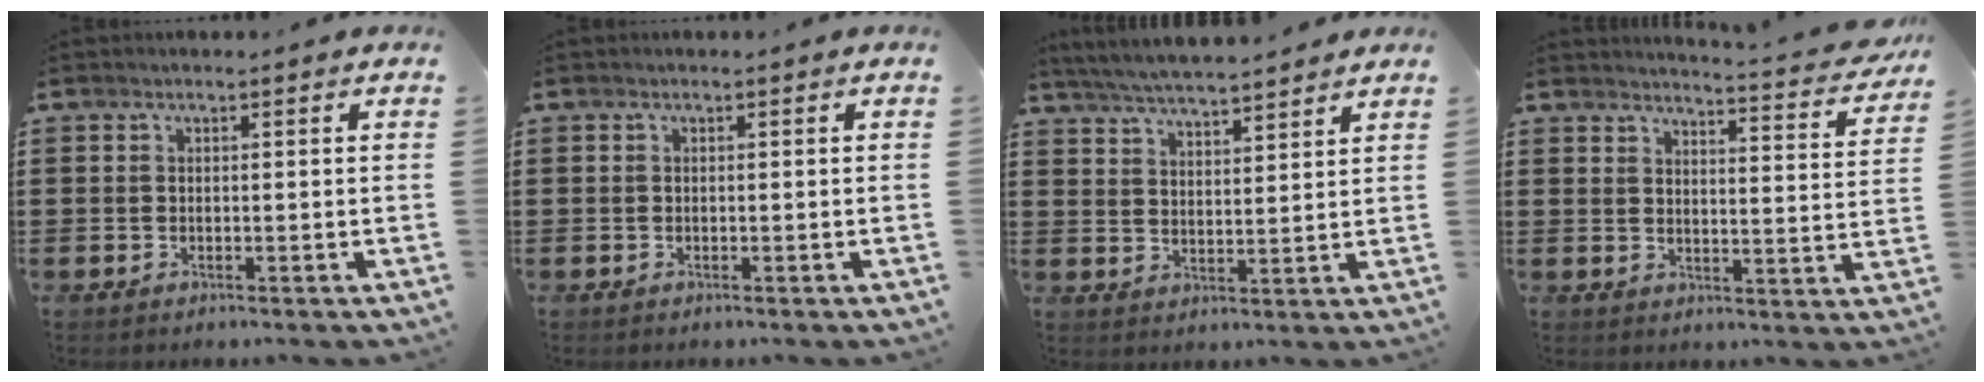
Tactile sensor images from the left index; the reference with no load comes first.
{"total": 0.0}
{"total": 5.1, "force": [5.0, -0.2, 1.0], "torque": [-0.039, -0.024, 0.090]}
{"total": 4.0, "force": [3.8, -0.5, 1.2], "torque": [-0.025, -0.036, 0.059]}